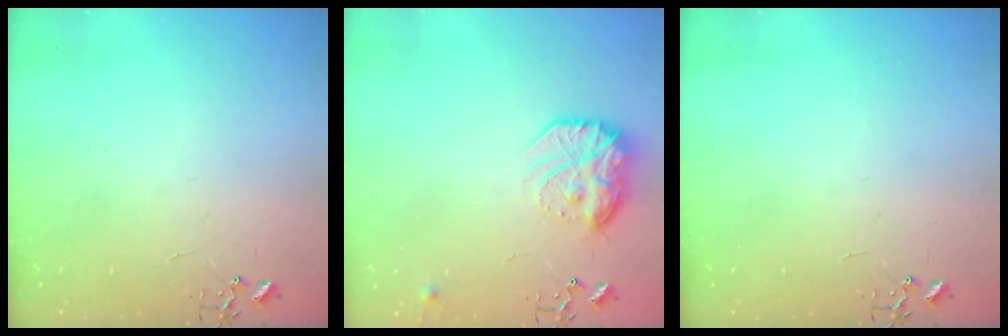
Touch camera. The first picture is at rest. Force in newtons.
{"total": 16.9, "press": 16.8, "slide": 1.4}
{"total": 0.0}